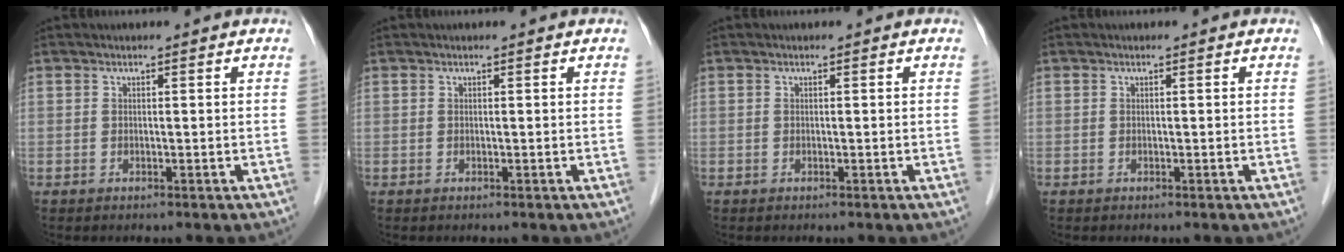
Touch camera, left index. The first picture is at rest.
{"total": 0.0}
{"total": 0.0}
{"total": 0.0}